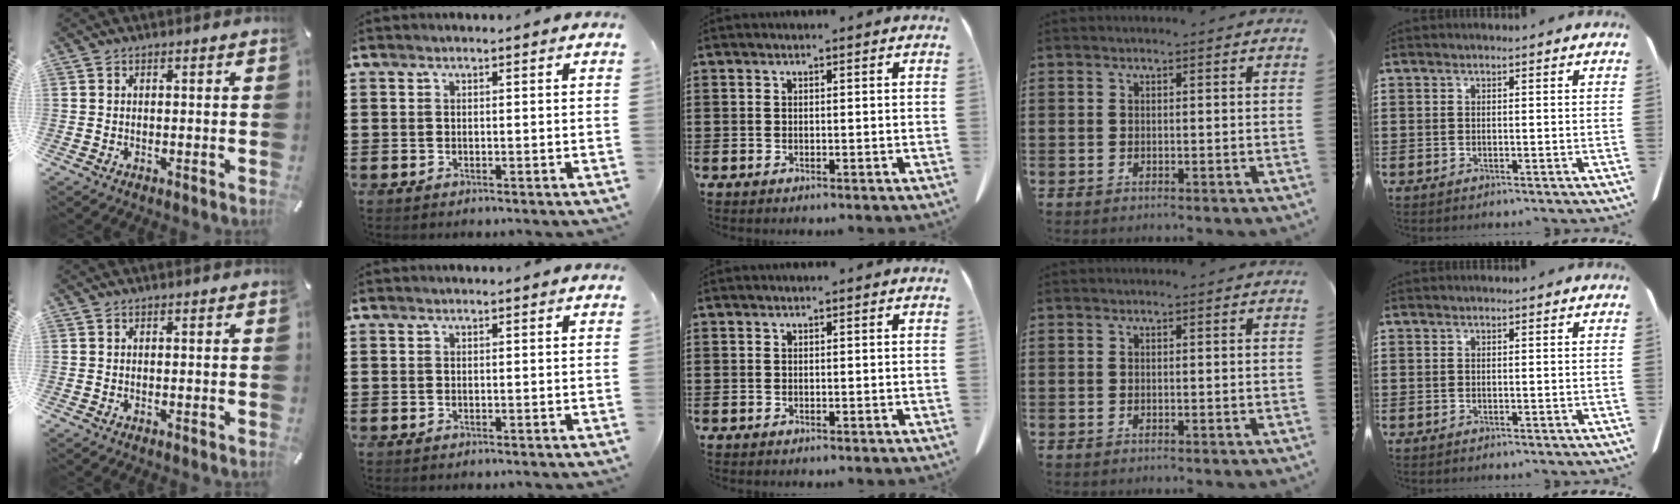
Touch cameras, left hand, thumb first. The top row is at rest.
{}